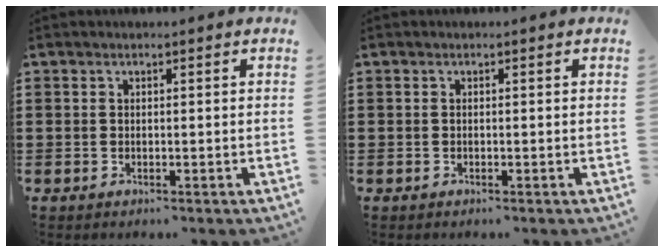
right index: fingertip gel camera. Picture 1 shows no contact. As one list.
[{"total": 0.0}]